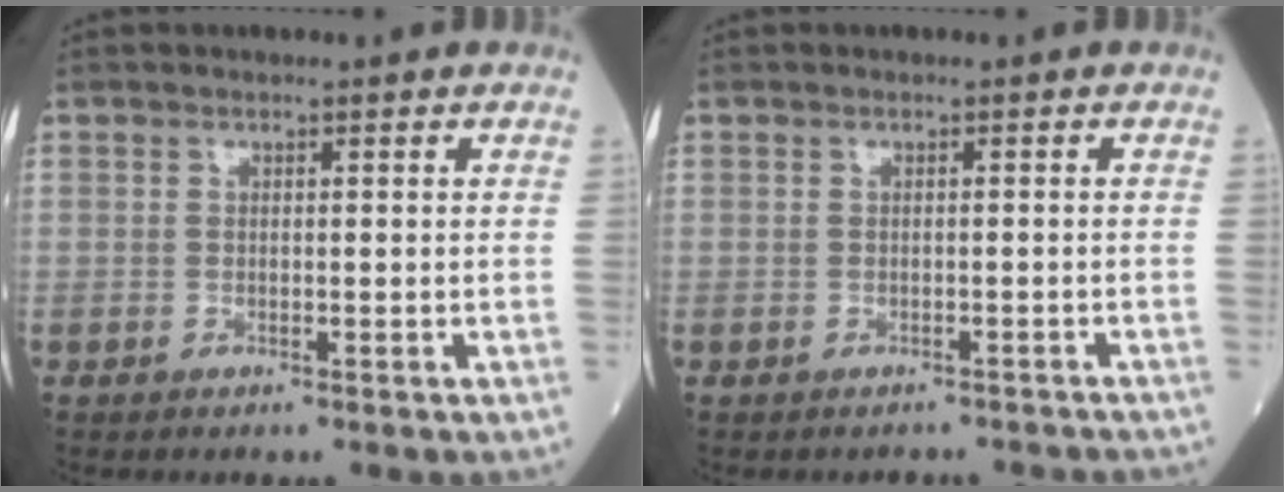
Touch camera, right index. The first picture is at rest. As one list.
[{"total": 3.7, "force": [-3.5, 1.0, 0.8], "torque": [-0.010, -0.001, -0.037]}]